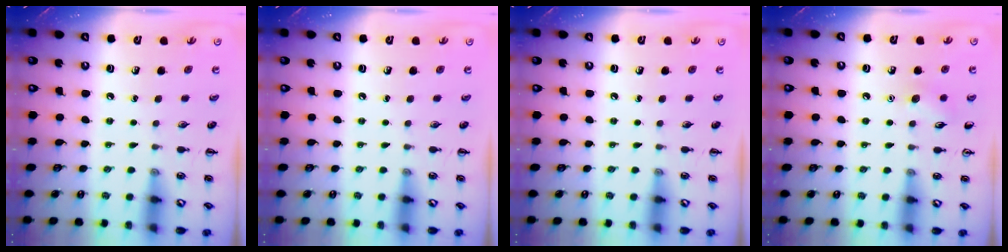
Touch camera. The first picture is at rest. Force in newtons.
{"total": 0.0}
{"total": 0.0}
{"total": 5.9, "press": 5.6, "slide": 1.9}